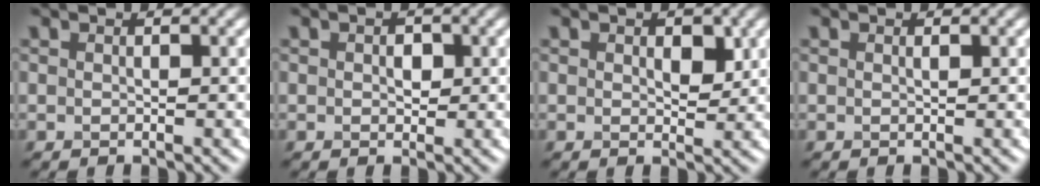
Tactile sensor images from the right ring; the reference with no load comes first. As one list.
[{"total": 1.3, "force": [0.2, 0.9, 0.9], "torque": [-0.012, 0.000, 0.001]}, {"total": 2.1, "force": [0.6, 1.2, 1.6], "torque": [-0.019, -0.005, 0.011]}, {"total": 0.0}]